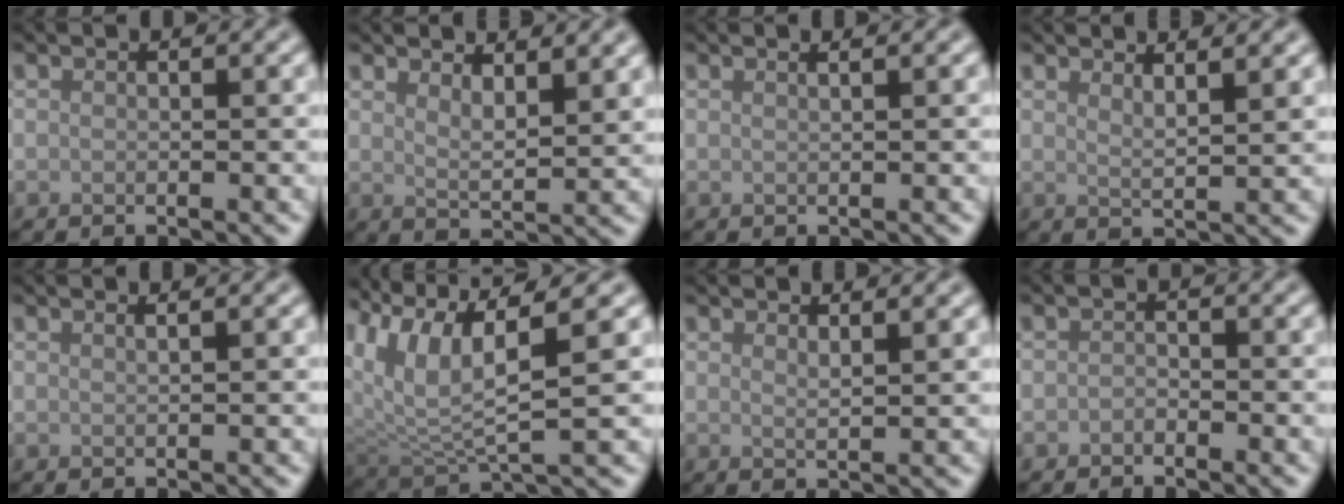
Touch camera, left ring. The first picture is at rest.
{"total": 3.6, "force": [2.5, 1.1, 2.3], "torque": [-0.033, -0.005, 0.046]}
{"total": 1.2, "force": [0.8, 0.5, 0.8], "torque": [0.000, -0.002, 0.000]}
{"total": 2.7, "force": [2.0, 0.7, 1.6], "torque": [-0.011, 0.000, 0.028]}
{"total": 1.0, "force": [0.6, 0.4, 0.7], "torque": [-0.001, 0.001, 0.001]}
{"total": 7.4, "force": [3.1, 2.2, 6.4], "torque": [-0.138, -0.001, 0.062]}
{"total": 1.7, "force": [1.2, 0.4, 1.0], "torque": [-0.008, 0.000, 0.017]}
{"total": 0.8, "force": [-0.6, 0.4, 0.3], "torque": [-0.006, -0.001, -0.011]}